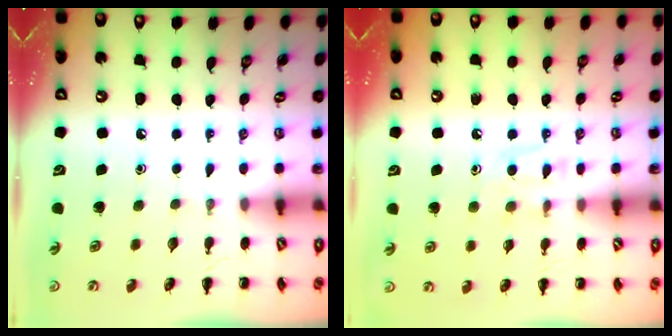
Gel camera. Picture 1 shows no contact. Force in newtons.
{"total": 5.1, "press": 4.8, "slide": 1.6}